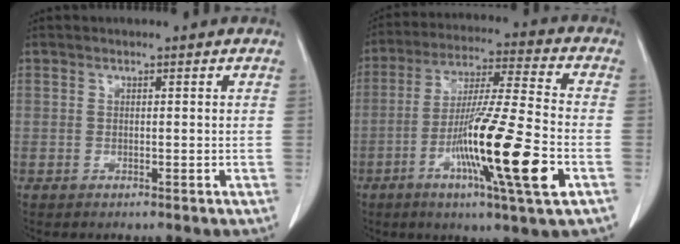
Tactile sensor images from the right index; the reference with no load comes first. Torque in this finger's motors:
{"motor_torque": [1.72, -0.42, 1.00, 0.21]}